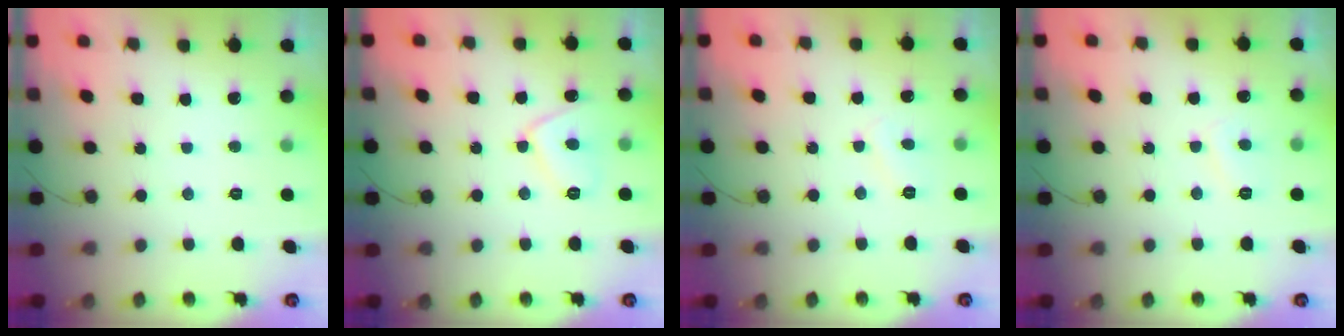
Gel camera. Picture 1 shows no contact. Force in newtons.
{"total": 7.8, "press": 7.8, "slide": 0.5}
{"total": 3.4, "press": 3.4, "slide": 0.4}
{"total": 2.9, "press": 2.9, "slide": 0.5}